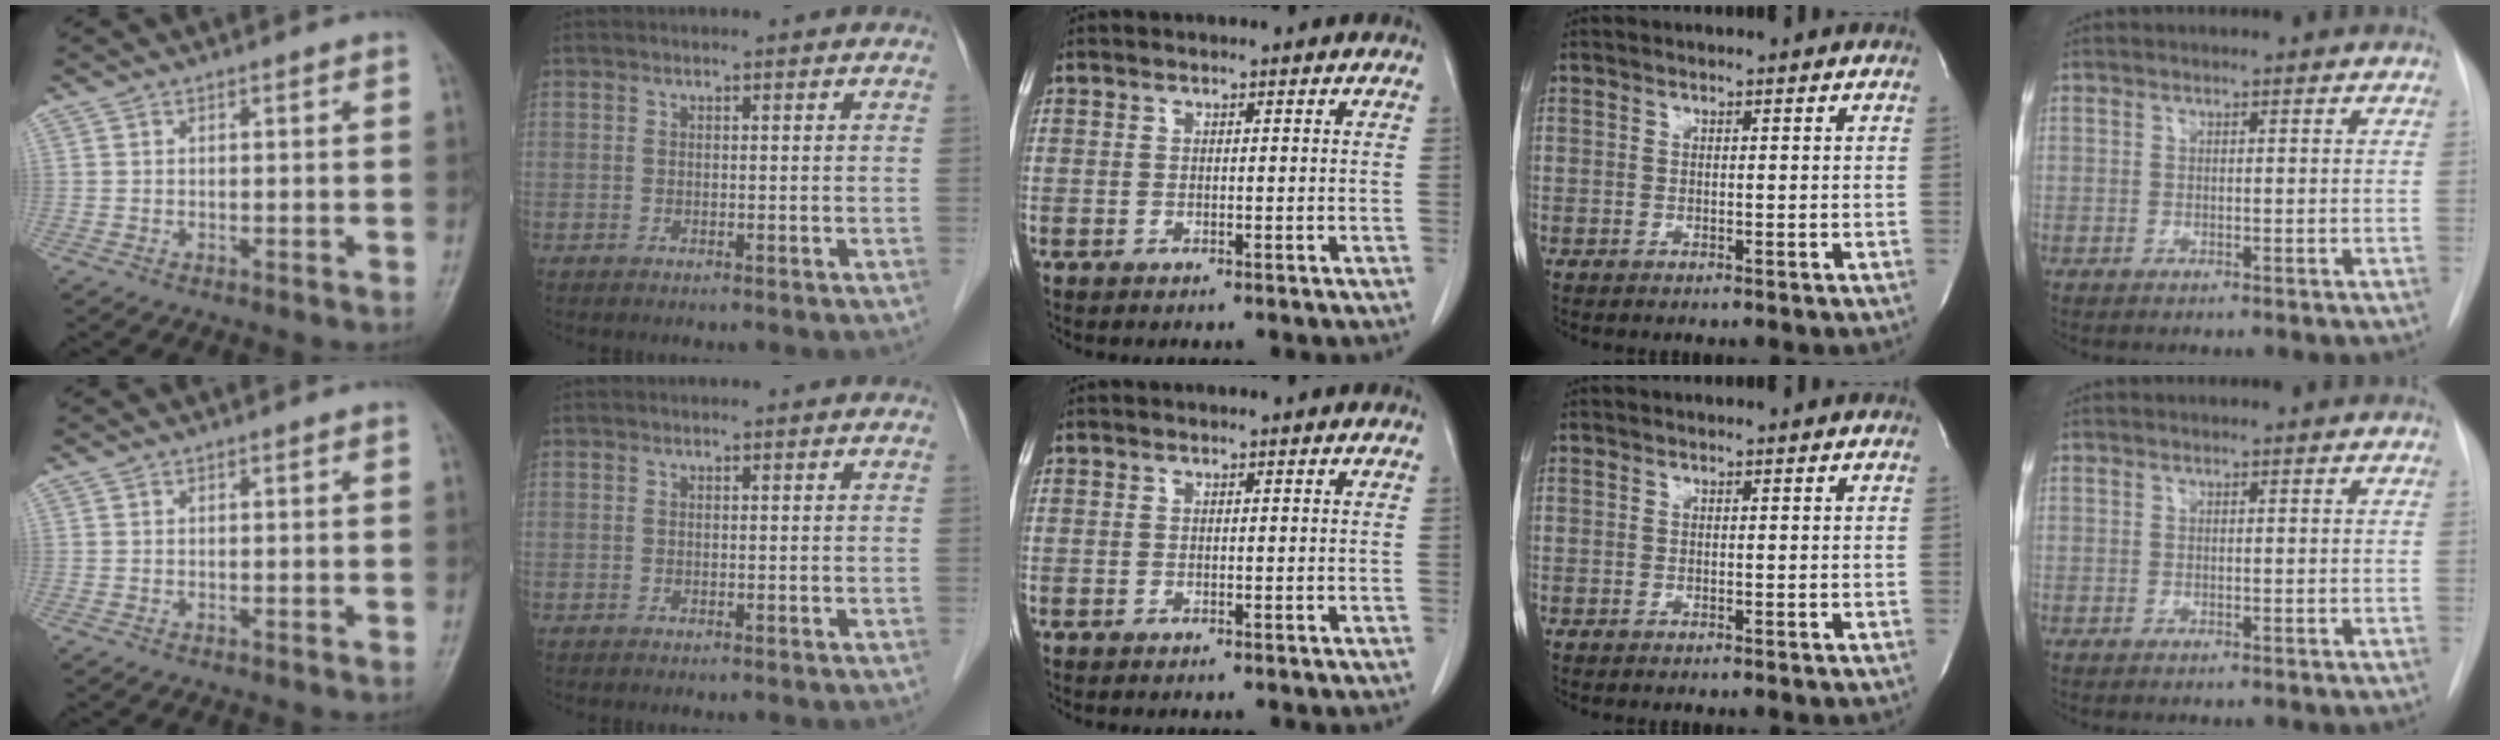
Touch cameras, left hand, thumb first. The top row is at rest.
{}